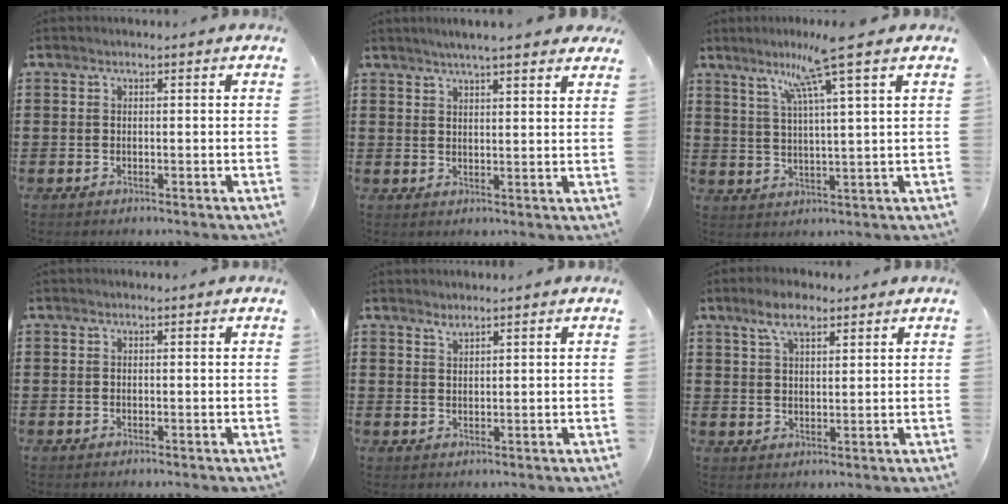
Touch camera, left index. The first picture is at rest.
{"total": 3.8, "force": [3.4, -0.2, 1.7], "torque": [-0.042, -0.004, 0.060]}
{"total": 8.5, "force": [5.7, -0.6, 6.3], "torque": [-0.130, -0.009, 0.094]}
{"total": 0.0}
{"total": 1.2, "force": [1.2, 0.1, 0.4], "torque": [-0.010, 0.001, 0.023]}
{"total": 5.3, "force": [3.5, 2.0, 3.5], "torque": [-0.069, 0.005, 0.061]}